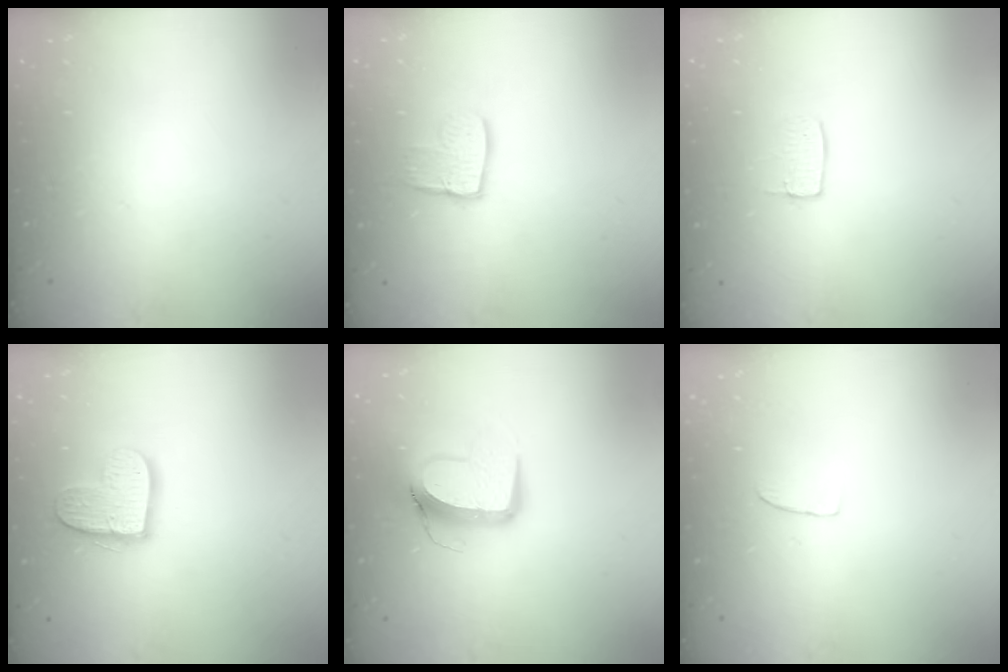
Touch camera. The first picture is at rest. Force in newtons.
{"total": 9.5, "press": 9.4, "slide": 0.8}
{"total": 4.8, "press": 4.8, "slide": 0.3}
{"total": 13.1, "press": 13.1, "slide": 0.9}
{"total": 11.5, "press": 11.5, "slide": 1.4}
{"total": 2.6, "press": 2.6, "slide": 0.2}